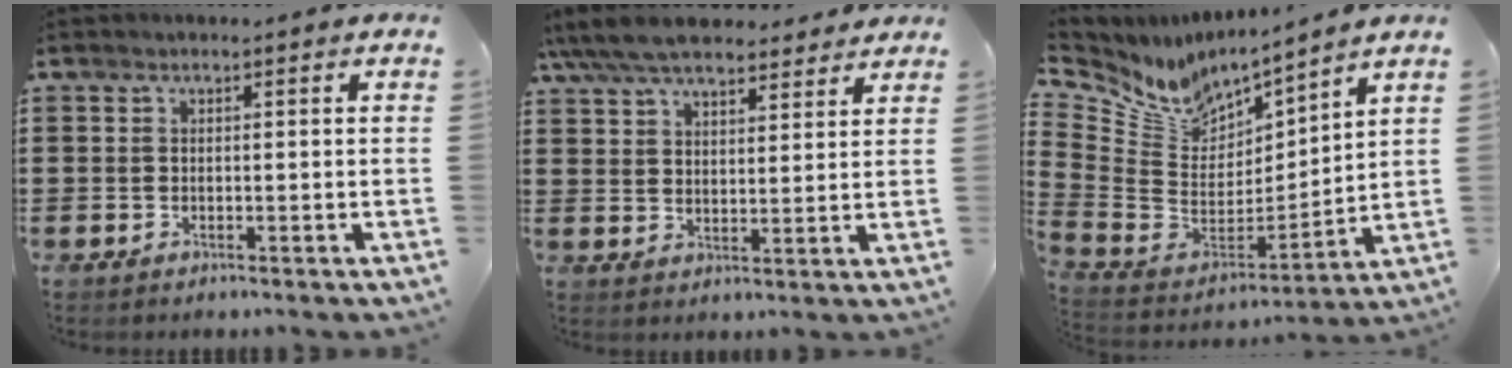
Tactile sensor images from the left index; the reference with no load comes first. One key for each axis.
{"total": 7.6, "fx": 6.8, "fy": 2.0, "fz": 2.7, "tx": -0.077, "ty": -0.016, "tz": 0.126}
{"total": 6.0, "fx": 5.0, "fy": 2.9, "fz": 1.6, "tx": -0.070, "ty": -0.053, "tz": 0.088}